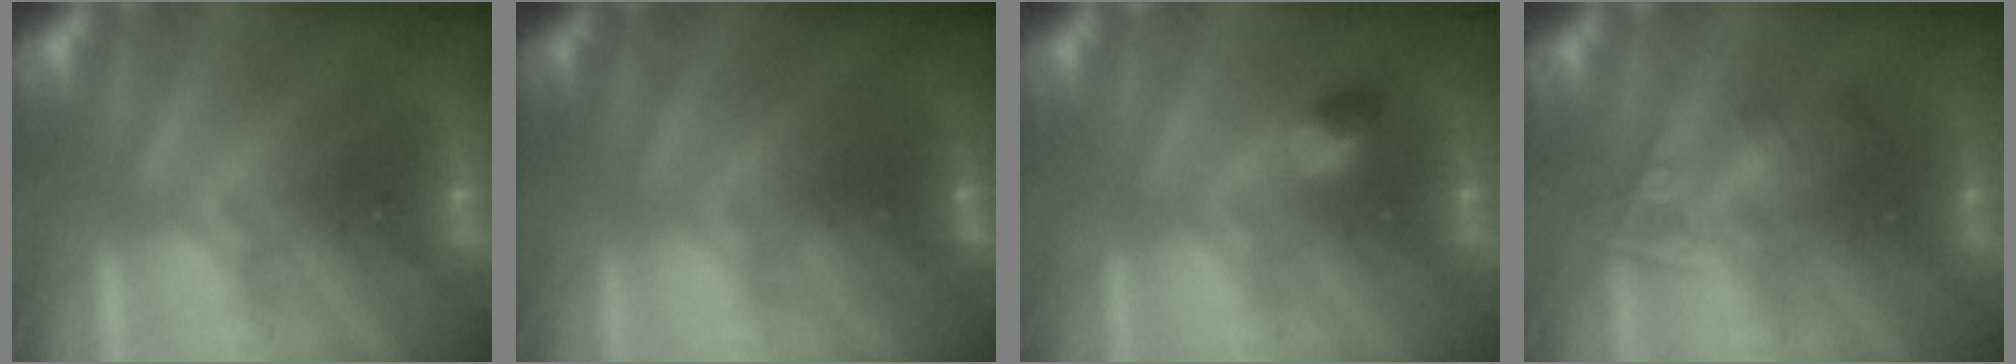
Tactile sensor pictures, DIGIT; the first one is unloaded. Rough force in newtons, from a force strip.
{"total": 4.7}
{"total": 2.6}
{"total": 2.4}